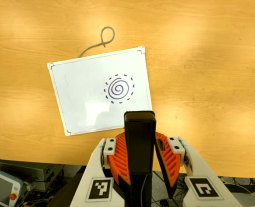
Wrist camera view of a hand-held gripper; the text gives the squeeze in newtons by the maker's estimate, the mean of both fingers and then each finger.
{"total": 7.2, "left": 6.1, "right": 8.3}